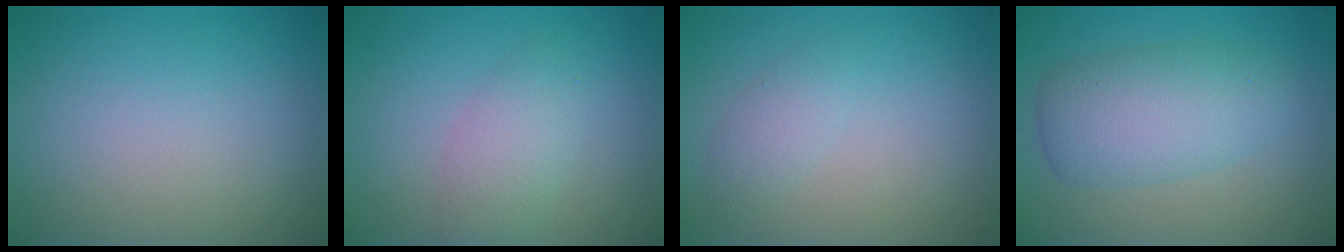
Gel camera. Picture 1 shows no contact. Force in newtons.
{"total": 2.8, "press": 2.8, "slide": 0.1}
{"total": 1.5, "press": 1.5, "slide": 0.1}
{"total": 5.0, "press": 5.0, "slide": 0.2}